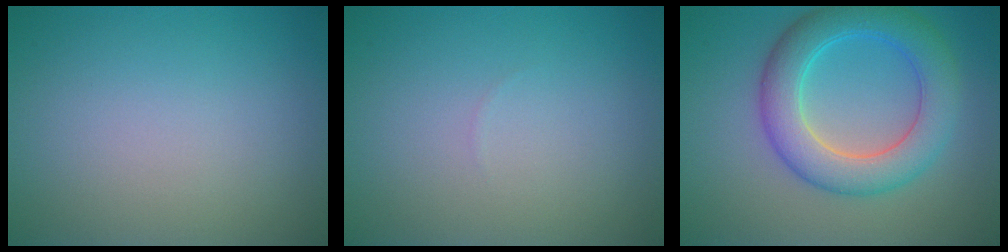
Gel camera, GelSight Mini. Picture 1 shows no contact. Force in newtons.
{"total": 0.0}
{"total": 6.6, "press": 6.6, "slide": 0.1}